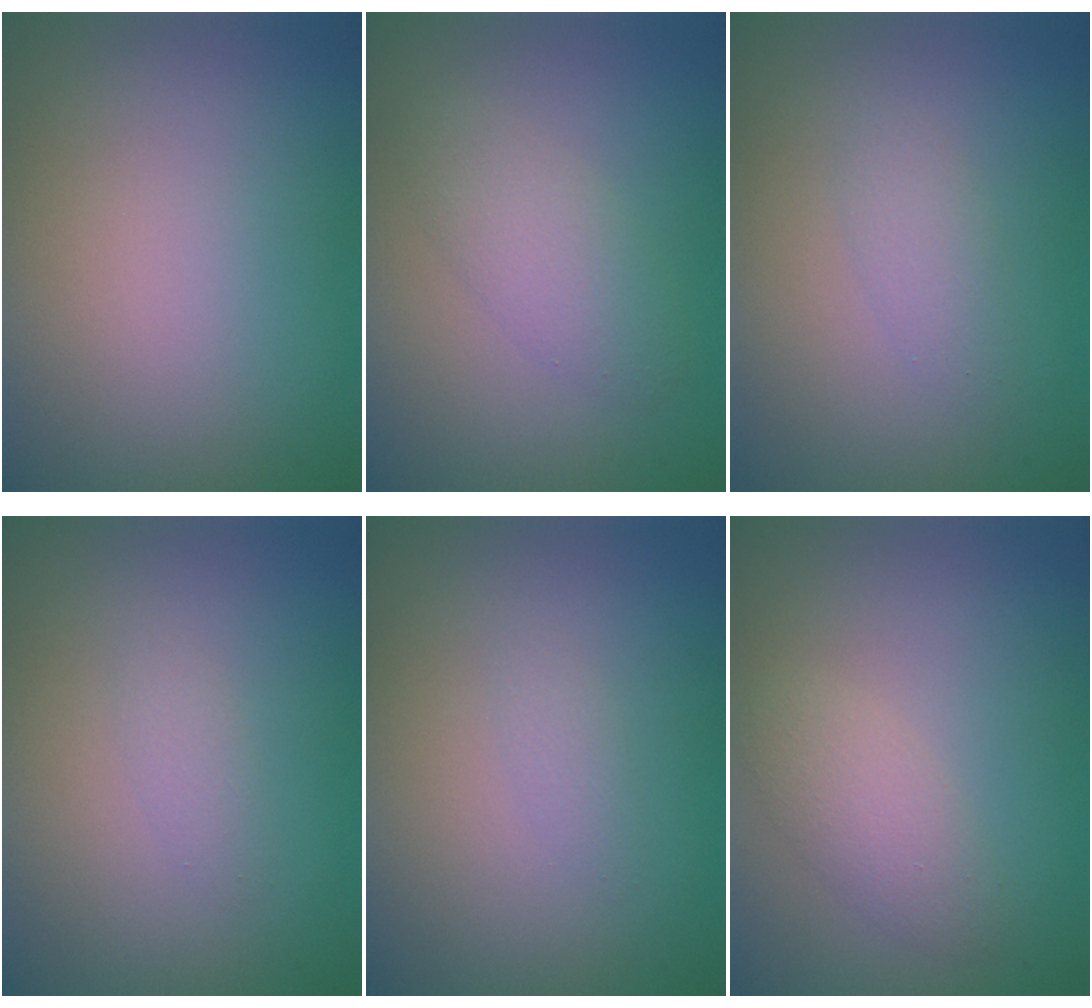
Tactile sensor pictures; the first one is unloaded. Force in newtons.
{"total": 2.8, "press": 2.8, "slide": 0.2}
{"total": 1.5, "press": 1.5, "slide": 0.1}
{"total": 1.0, "press": 1.0, "slide": 0.1}
{"total": 0.9, "press": 0.9, "slide": 0.1}
{"total": 2.4, "press": 2.4, "slide": 0.1}